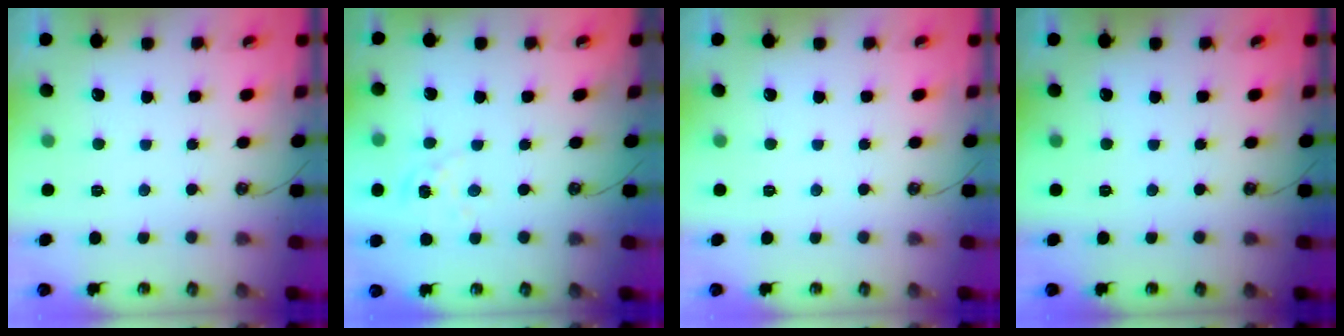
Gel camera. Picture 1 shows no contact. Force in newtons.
{"total": 2.1, "press": 2.1, "slide": 0.2}
{"total": 0.0}
{"total": 0.0}